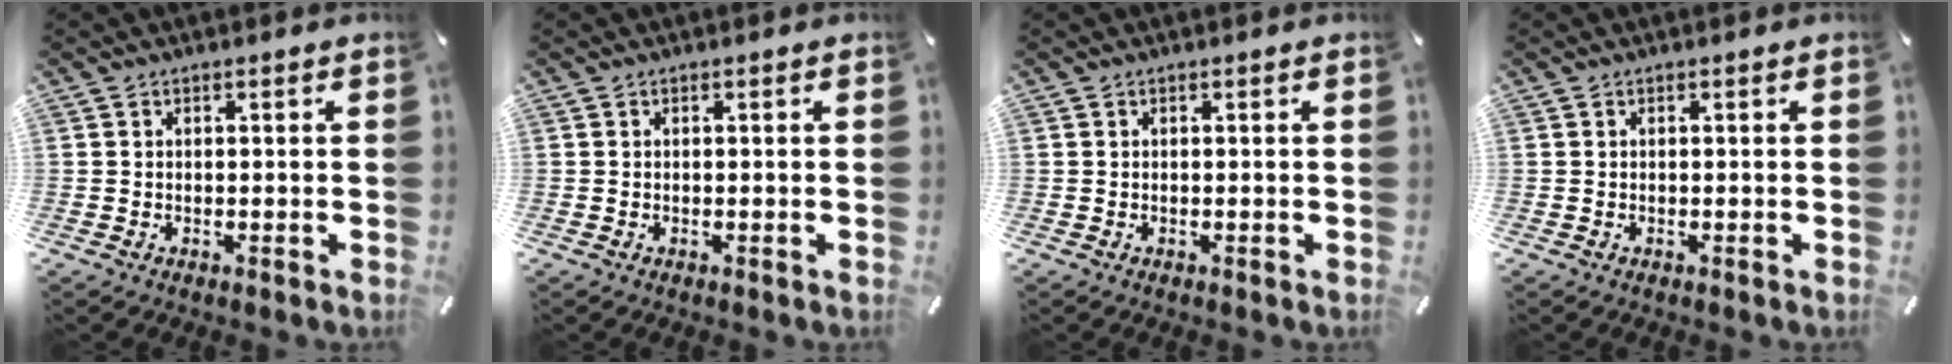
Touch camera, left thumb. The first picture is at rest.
{"total": 0.0}
{"total": 0.0}
{"total": 0.0}